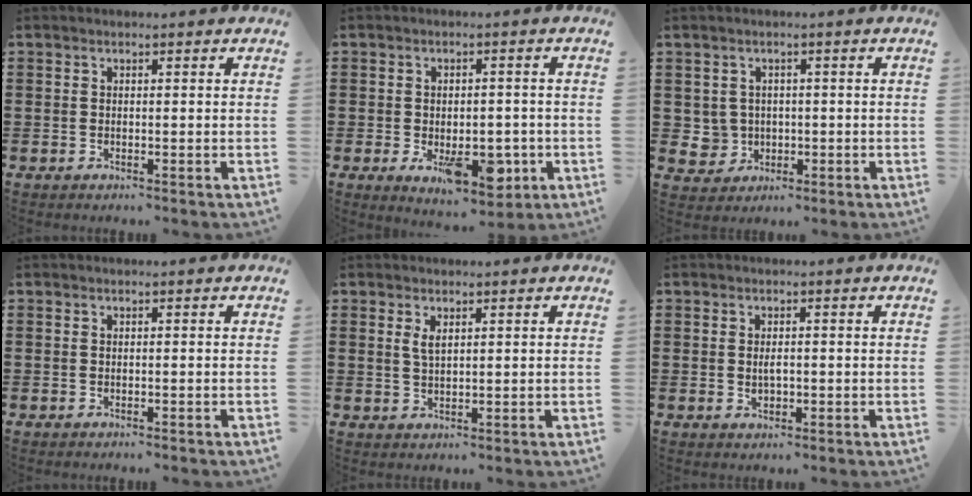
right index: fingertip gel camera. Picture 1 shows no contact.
{"total": 8.9, "force": [-3.0, 4.6, 7.0], "torque": [-0.089, -0.008, -0.048]}
{"total": 3.0, "force": [0.1, 3.0, 0.3], "torque": [-0.021, 0.010, -0.001]}
{"total": 0.0}
{"total": 2.1, "force": [1.0, 0.8, 1.6], "torque": [-0.035, 0.003, 0.016]}
{"total": 2.0, "force": [-0.1, 0.9, 1.7], "torque": [-0.033, 0.004, -0.004]}